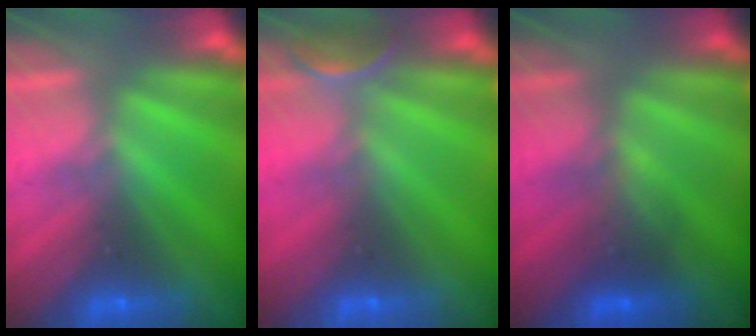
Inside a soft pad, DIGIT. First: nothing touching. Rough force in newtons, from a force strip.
{"total": 2.5}
{"total": 2.2}